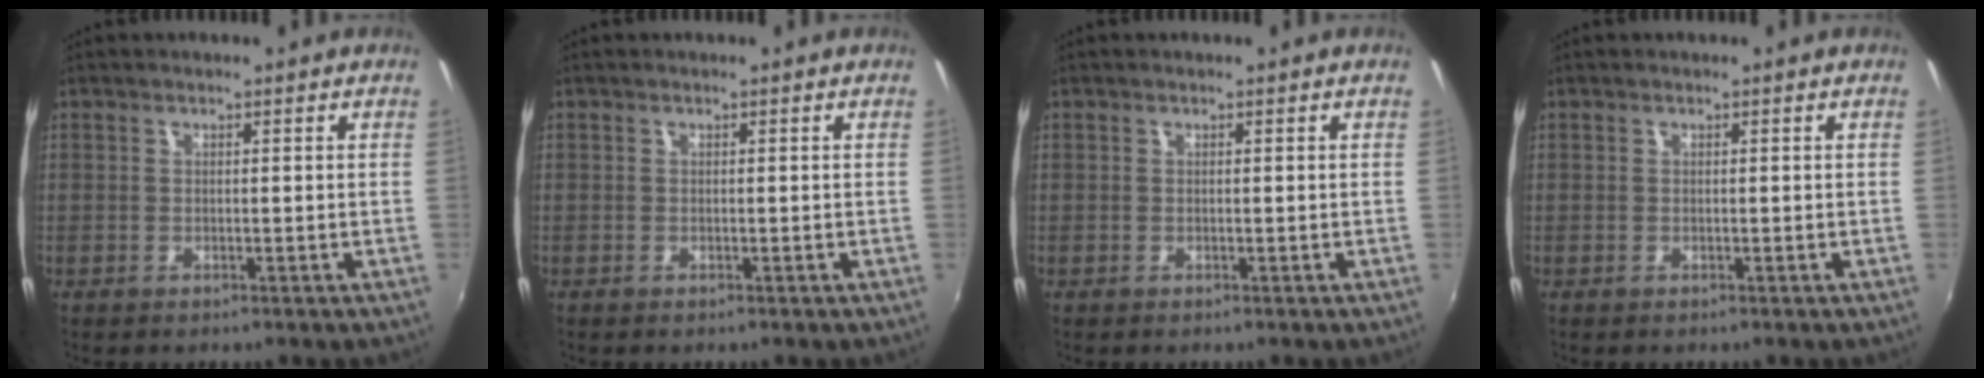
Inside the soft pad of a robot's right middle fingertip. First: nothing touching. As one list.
[{"total": 0.0}, {"total": 0.0}, {"total": 0.0}]